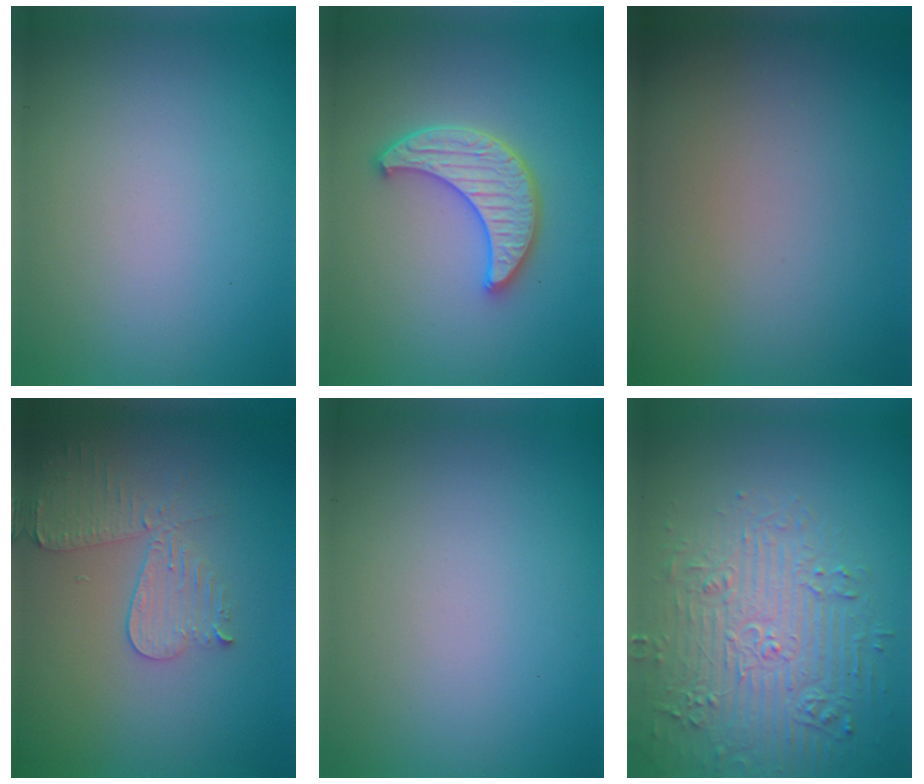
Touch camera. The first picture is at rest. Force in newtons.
{"total": 4.5, "press": 4.0, "slide": 2.1}
{"total": 0.0}
{"total": 3.9, "press": 3.7, "slide": 1.2}
{"total": 0.0}
{"total": 5.2, "press": 5.1, "slide": 1.3}